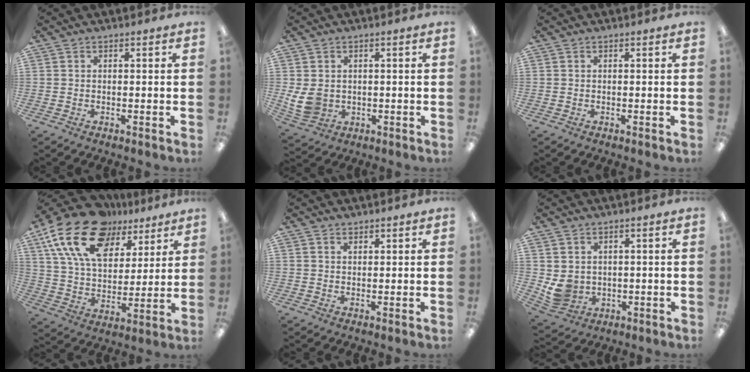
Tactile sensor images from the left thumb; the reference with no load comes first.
{"total": 6.6, "force": [1.2, 5.5, 3.5], "torque": [-0.079, 0.001, 0.026]}
{"total": 0.0}
{"total": 21.1, "force": [12.8, 11.9, 11.8], "torque": [-0.231, -0.054, 0.233]}
{"total": 1.3, "force": [1.2, 0.6, 0.2], "torque": [0.004, -0.004, 0.021]}
{"total": 6.0, "force": [1.6, 5.3, 2.4], "torque": [-0.066, -0.006, 0.034]}